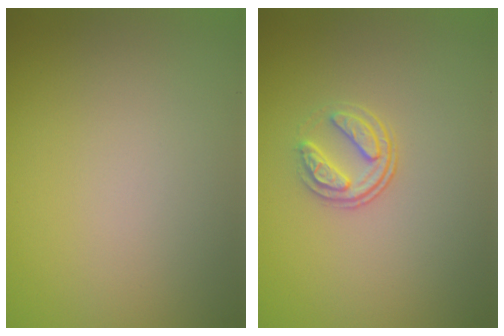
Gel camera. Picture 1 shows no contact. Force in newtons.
{"total": 2.3, "press": 1.7, "slide": 1.6}